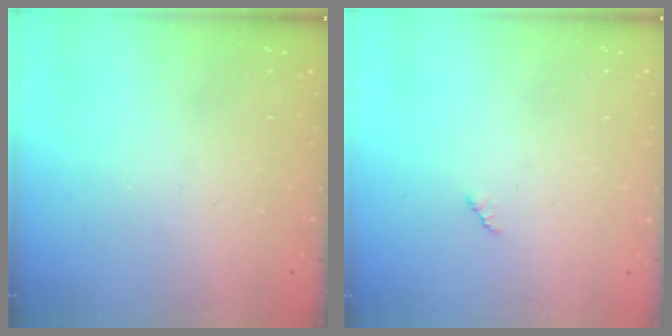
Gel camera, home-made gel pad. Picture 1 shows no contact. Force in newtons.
{"total": 2.8, "press": 2.8, "slide": 0.4}